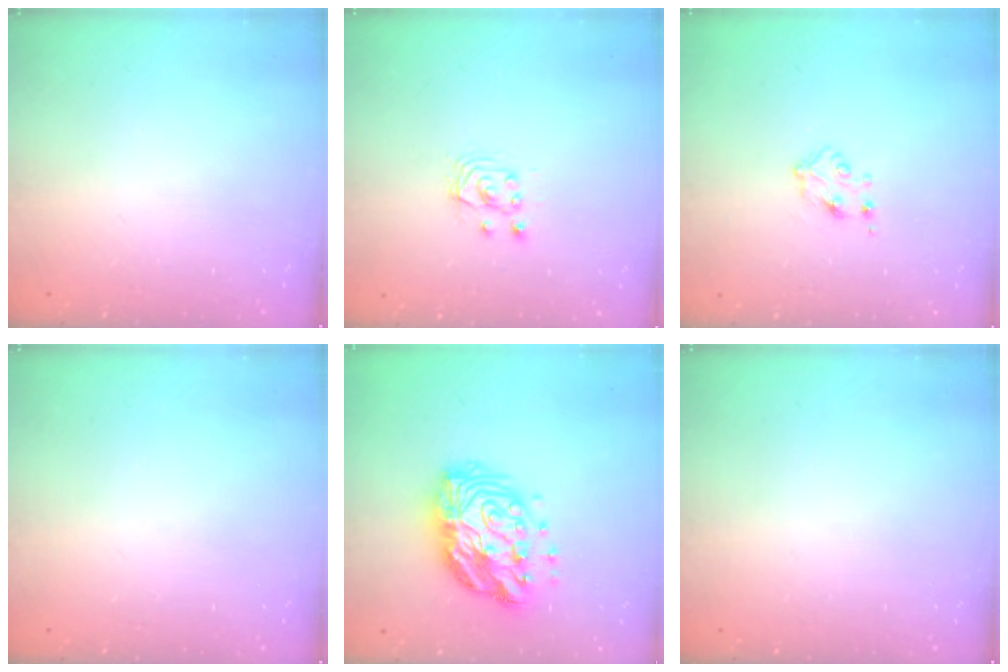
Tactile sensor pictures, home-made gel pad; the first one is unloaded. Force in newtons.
{"total": 2.9, "press": 2.9, "slide": 0.2}
{"total": 4.6, "press": 4.5, "slide": 0.6}
{"total": 0.0}
{"total": 16.6, "press": 16.5, "slide": 1.5}
{"total": 0.0}